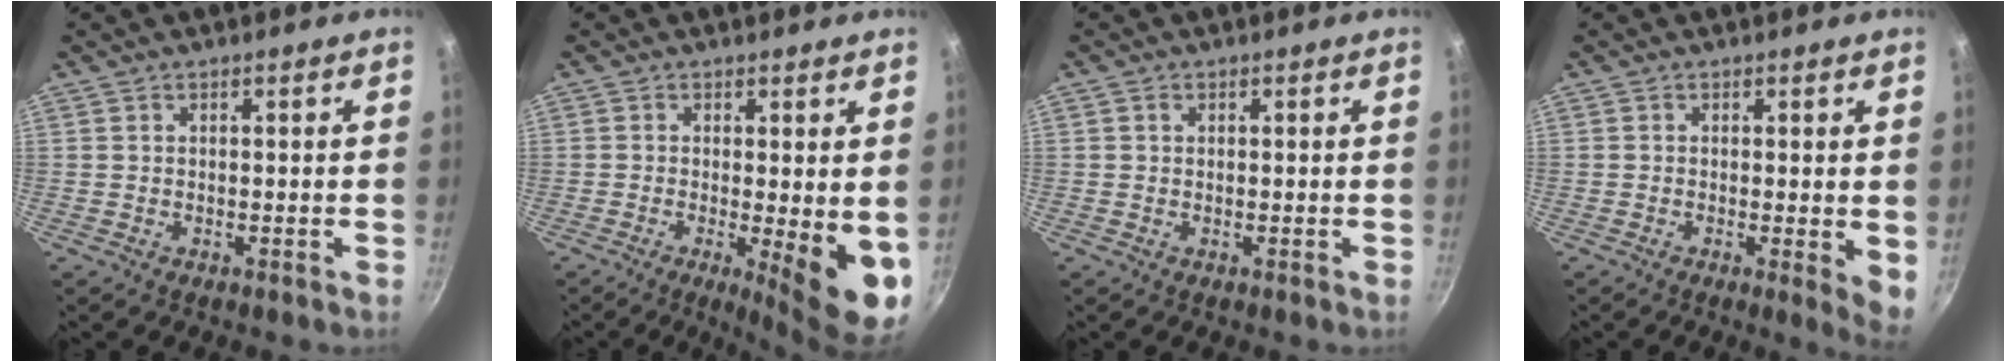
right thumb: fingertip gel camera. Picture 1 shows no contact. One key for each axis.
{"total": 9.4, "fx": -1.0, "fy": 2.2, "fz": 9.1, "tx": -0.114, "ty": -0.018, "tz": -0.008}
{"total": 0.7, "fx": 0.2, "fy": 0.7, "fz": 0.3, "tx": -0.002, "ty": 0.004, "tz": 0.002}
{"total": 4.3, "fx": 0.0, "fy": 1.1, "fz": 4.1, "tx": -0.052, "ty": -0.015, "tz": -0.004}